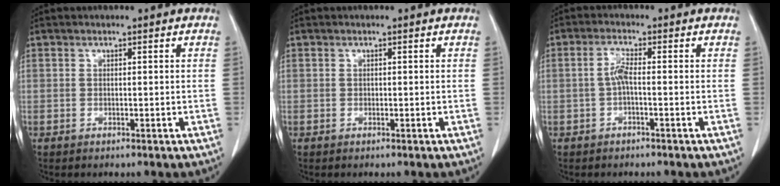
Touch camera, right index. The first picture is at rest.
{"total": 0.0}
{"total": 2.6, "force": [-0.4, 0.4, 2.5], "torque": [-0.050, 0.005, -0.007]}